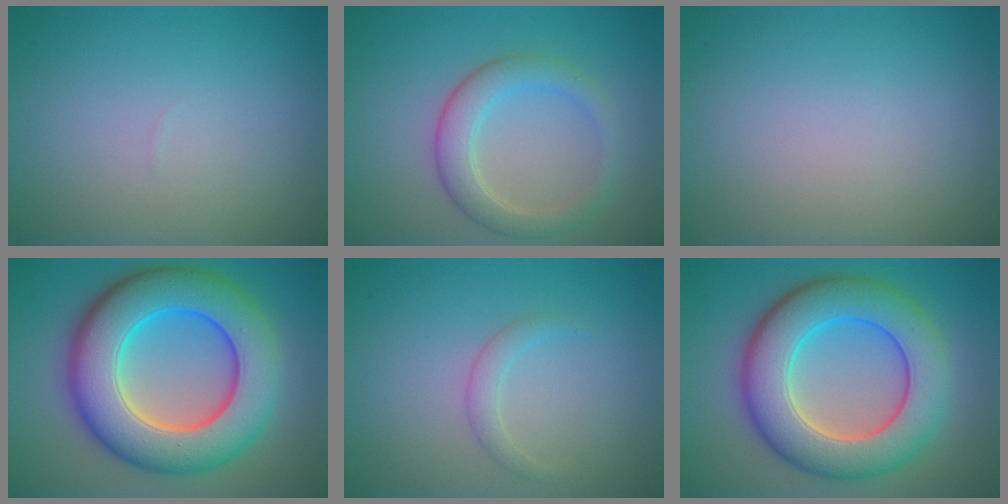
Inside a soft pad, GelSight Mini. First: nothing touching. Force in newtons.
{"total": 3.6, "press": 3.6, "slide": 0.2}
{"total": 0.0}
{"total": 12.3, "press": 12.3, "slide": 0.2}
{"total": 1.2, "press": 1.2, "slide": 0.1}
{"total": 10.1, "press": 10.0, "slide": 0.4}